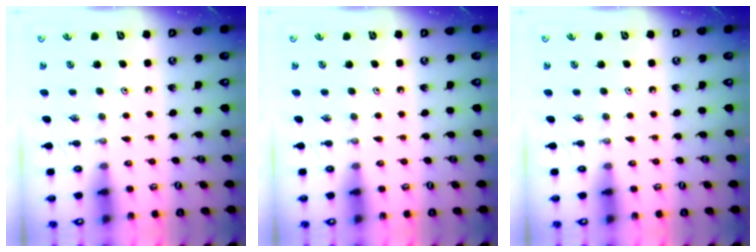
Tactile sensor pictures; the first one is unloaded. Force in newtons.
{"total": 0.0}
{"total": 0.0}